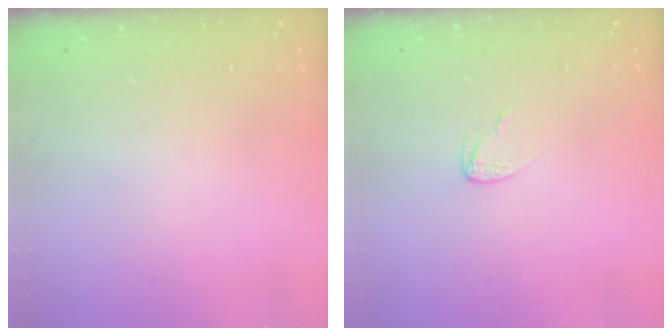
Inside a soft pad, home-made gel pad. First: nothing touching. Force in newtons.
{"total": 3.6, "press": 3.6, "slide": 0.3}